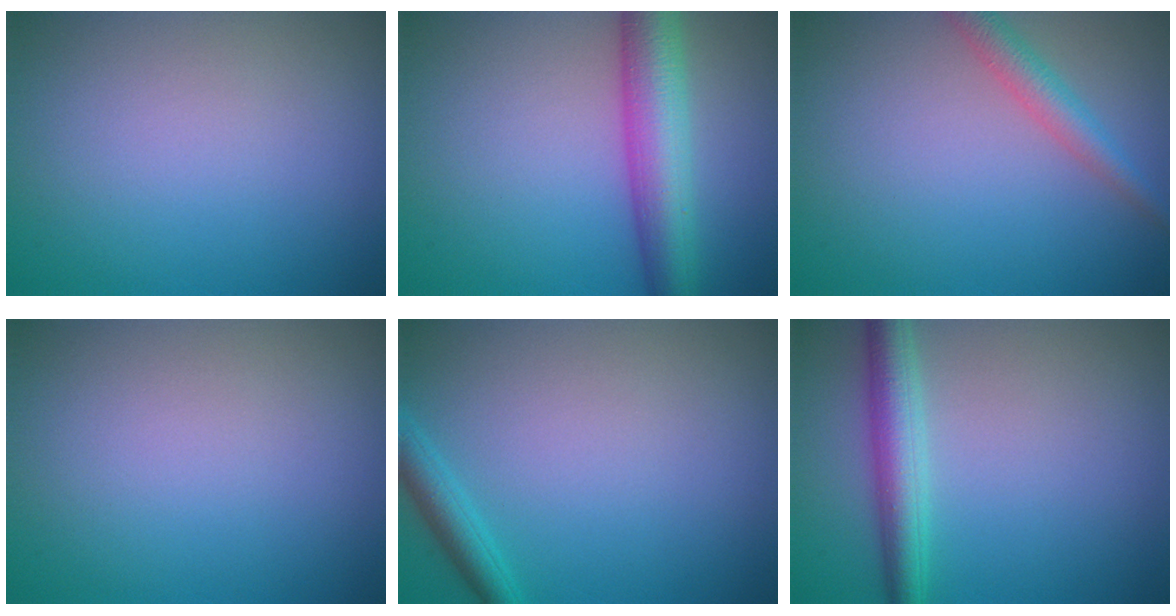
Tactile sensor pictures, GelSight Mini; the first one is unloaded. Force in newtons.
{"total": 6.5, "press": 6.5, "slide": 0.4}
{"total": 2.5, "press": 2.5, "slide": 0.1}
{"total": 0.0}
{"total": 2.0, "press": 2.0, "slide": 0.1}
{"total": 3.8, "press": 3.8, "slide": 0.1}